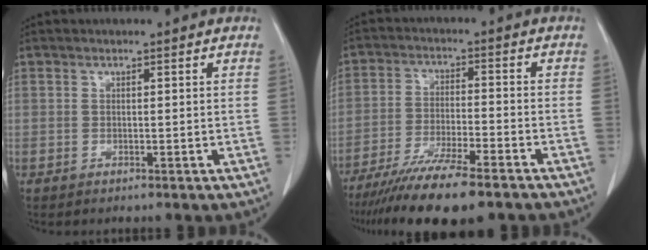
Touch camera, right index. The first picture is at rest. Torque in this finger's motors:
{"motor_torque": [0.96, -1.03, 0.80, 0.21]}